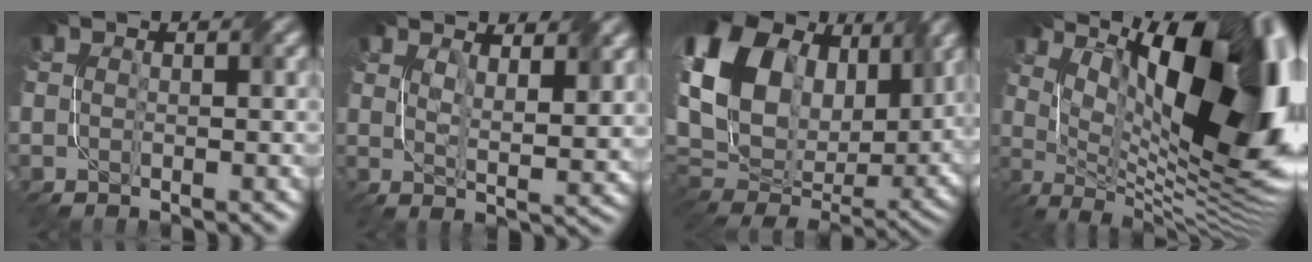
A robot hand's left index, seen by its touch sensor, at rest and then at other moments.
{"total": 5.8, "force": [3.5, 2.0, 4.3], "torque": [-0.069, -0.002, 0.059]}
{"total": 17.5, "force": [5.9, 12.3, 11.0], "torque": [-0.245, 0.034, 0.103]}
{"total": 19.3, "force": [5.8, 8.6, 16.2], "torque": [-0.202, 0.021, 0.108]}